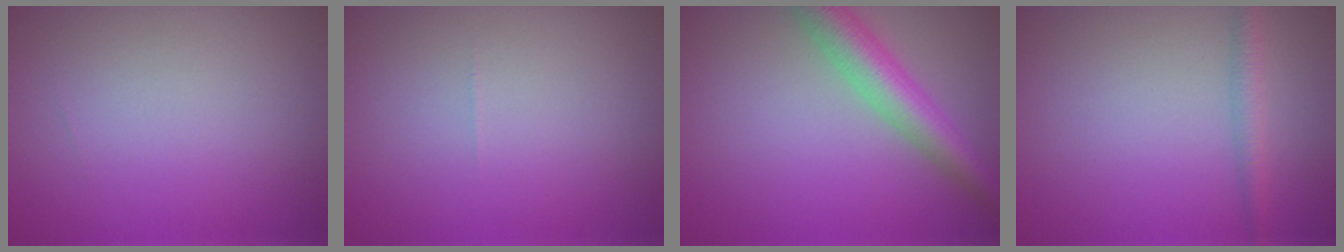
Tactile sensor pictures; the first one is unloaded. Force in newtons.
{"total": 0.0}
{"total": 5.1, "press": 5.1, "slide": 0.1}
{"total": 1.8, "press": 1.8, "slide": 0.1}